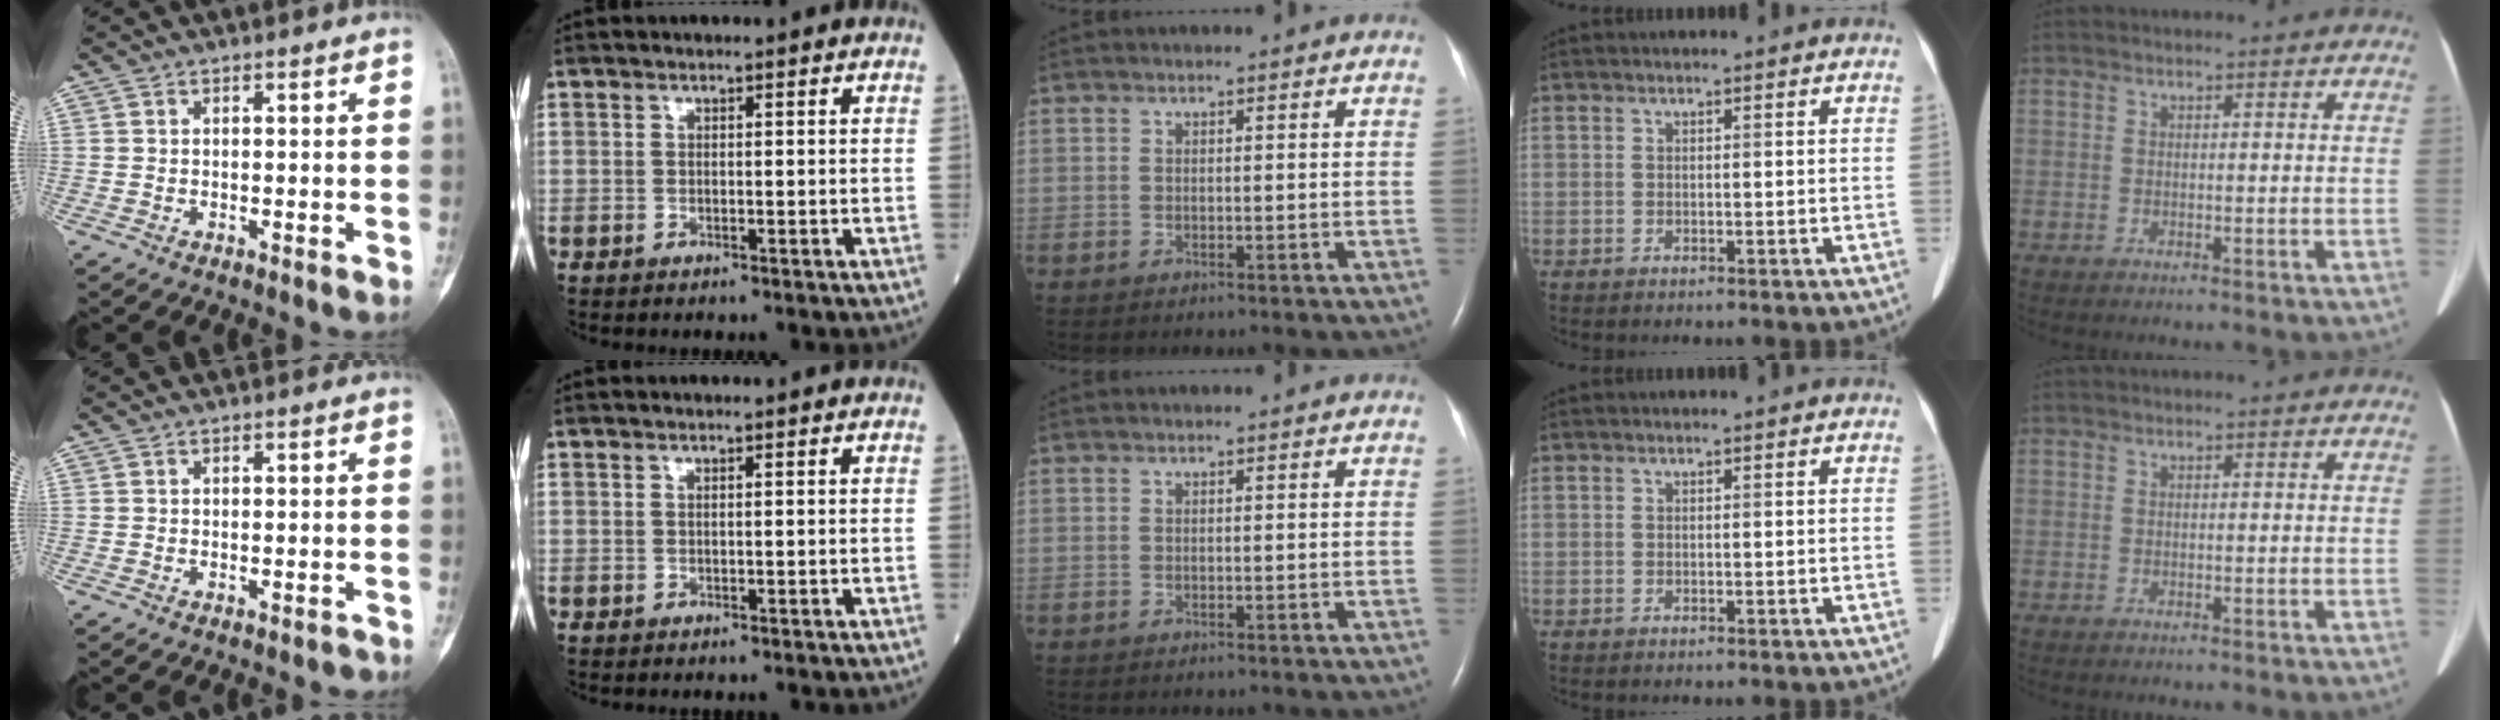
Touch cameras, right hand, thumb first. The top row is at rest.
{"thumb": {"total": 1.1, "force": [-0.9, 0.5, 0.1], "torque": [-0.004, 0.010, -0.012]}}